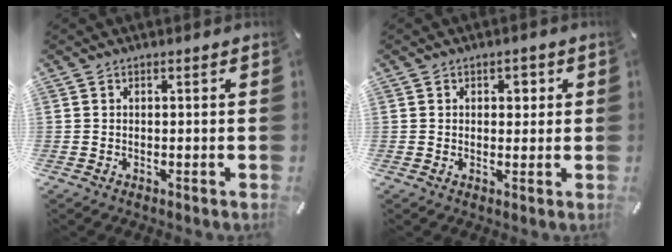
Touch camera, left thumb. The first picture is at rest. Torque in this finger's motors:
{"motor_torque": [0.31, -0.40, 0.13, 0.10, 0.01]}